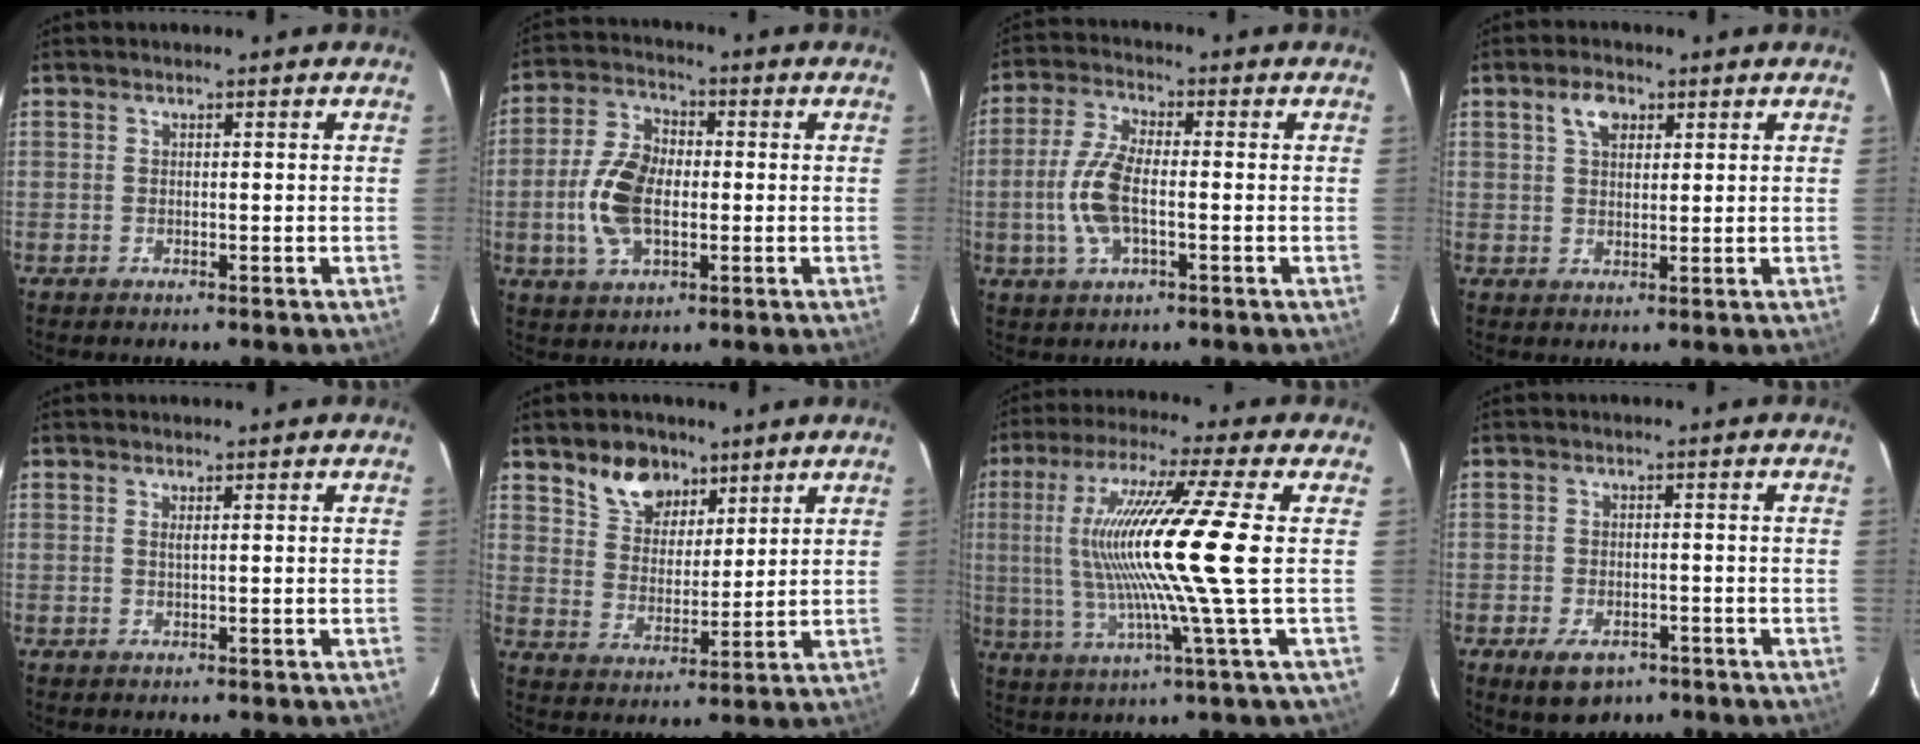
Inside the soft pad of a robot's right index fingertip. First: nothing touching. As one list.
[{"total": 11.4, "force": [-1.5, 6.9, 9.0], "torque": [-0.190, 0.007, -0.026]}, {"total": 9.2, "force": [-1.7, 3.9, 8.1], "torque": [-0.179, 0.004, -0.035]}, {"total": 4.2, "force": [2.1, 2.6, 2.7], "torque": [-0.046, 0.011, 0.038]}, {"total": 0.6, "force": [0.2, -0.1, 0.6], "torque": [-0.012, 0.001, 0.004]}, {"total": 9.0, "force": [6.0, 5.8, 3.4], "torque": [-0.062, 0.020, 0.115]}, {"total": 16.2, "force": [-0.4, -2.3, 16.1], "torque": [-0.298, -0.010, -0.005]}, {"total": 6.9, "force": [-4.2, 4.1, 3.7], "torque": [-0.083, -0.011, -0.060]}]